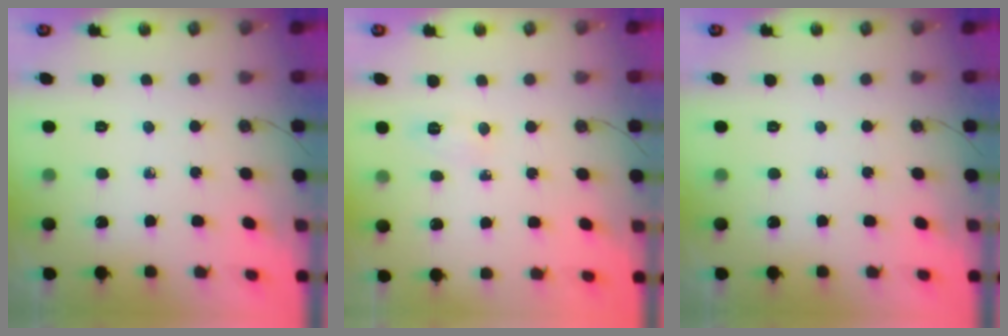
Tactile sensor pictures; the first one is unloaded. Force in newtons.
{"total": 4.8, "press": 4.7, "slide": 0.7}
{"total": 0.0}